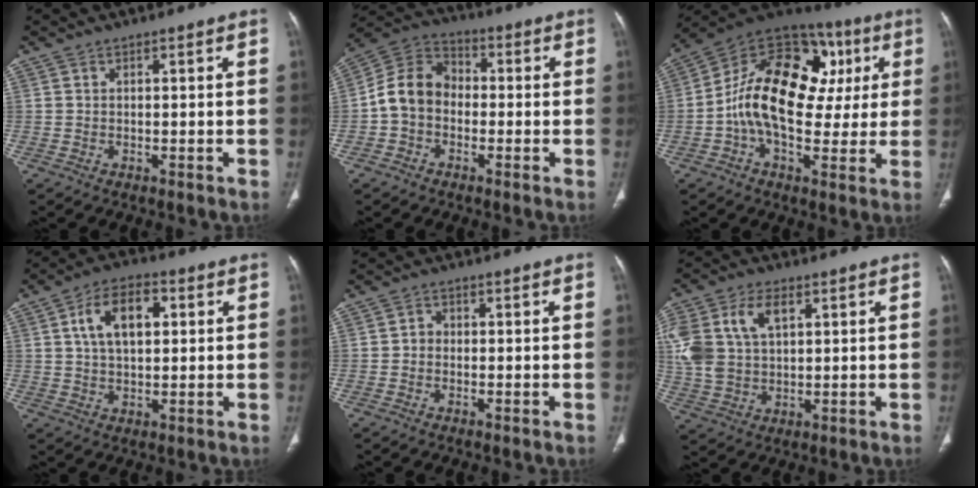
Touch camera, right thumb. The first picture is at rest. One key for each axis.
{"total": 9.5, "fx": -1.5, "fy": 7.5, "fz": 5.6, "tx": -0.092, "ty": 0.036, "tz": -0.044}
{"total": 23.5, "fx": 2.7, "fy": 14.3, "fz": 18.4, "tx": -0.271, "ty": 0.034, "tz": 0.032}
{"total": 9.9, "fx": 2.6, "fy": 5.6, "fz": 7.7, "tx": -0.124, "ty": 0.010, "tz": 0.041}
{"total": 1.4, "fx": -0.4, "fy": 1.2, "fz": 0.7, "tx": -0.002, "ty": 0.006, "tz": -0.012}
{"total": 13.5, "fx": 4.2, "fy": 8.6, "fz": 9.5, "tx": -0.213, "ty": 0.004, "tz": 0.089}